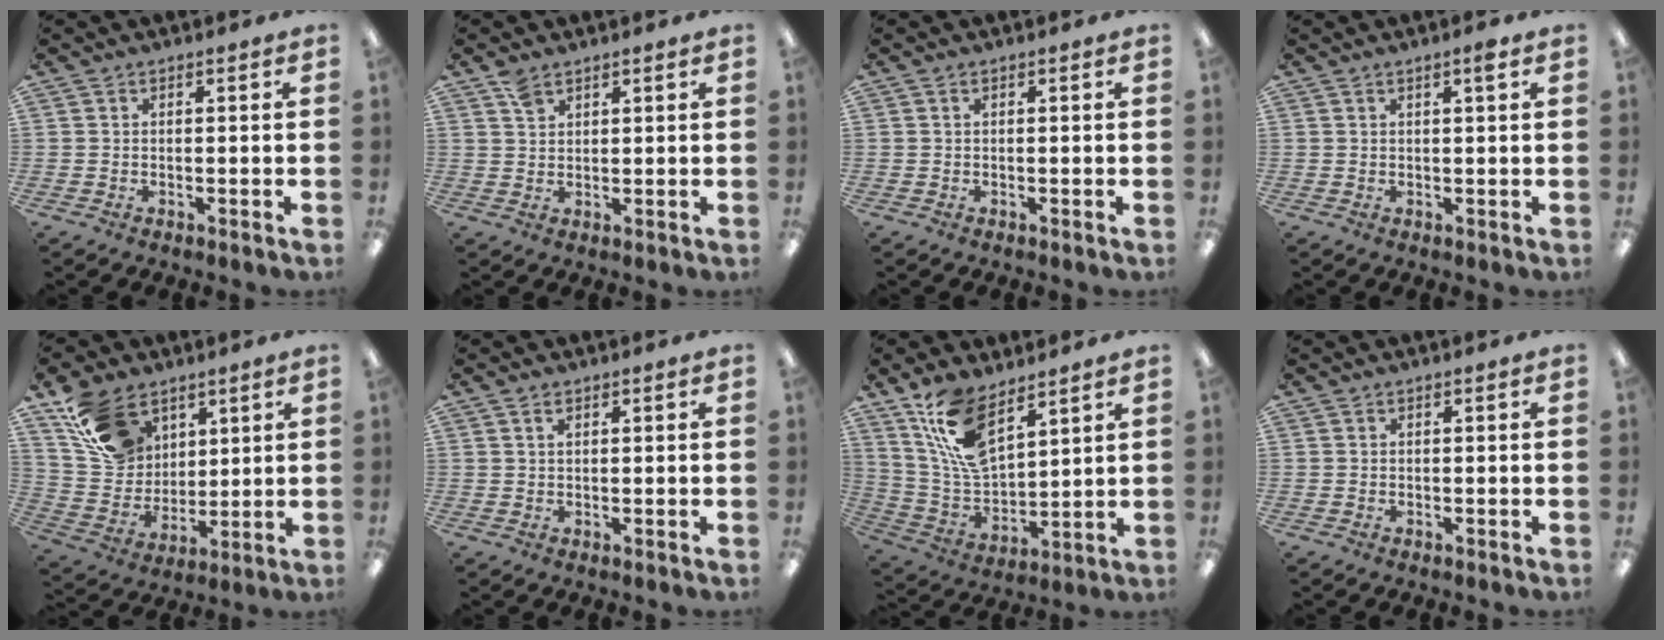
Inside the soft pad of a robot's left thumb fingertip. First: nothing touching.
{"total": 3.0, "force": [2.3, 1.5, 1.2], "torque": [-0.022, -0.006, 0.043]}
{"total": 0.0}
{"total": 2.2, "force": [1.3, 0.2, 1.8], "torque": [-0.030, 0.000, 0.019]}
{"total": 15.5, "force": [9.2, 10.7, 6.5], "torque": [-0.128, -0.032, 0.183]}
{"total": 1.5, "force": [0.8, 0.7, 1.0], "torque": [-0.022, 0.002, 0.014]}
{"total": 14.8, "force": [9.4, 6.7, 9.3], "torque": [-0.206, -0.037, 0.174]}
{"total": 0.0}